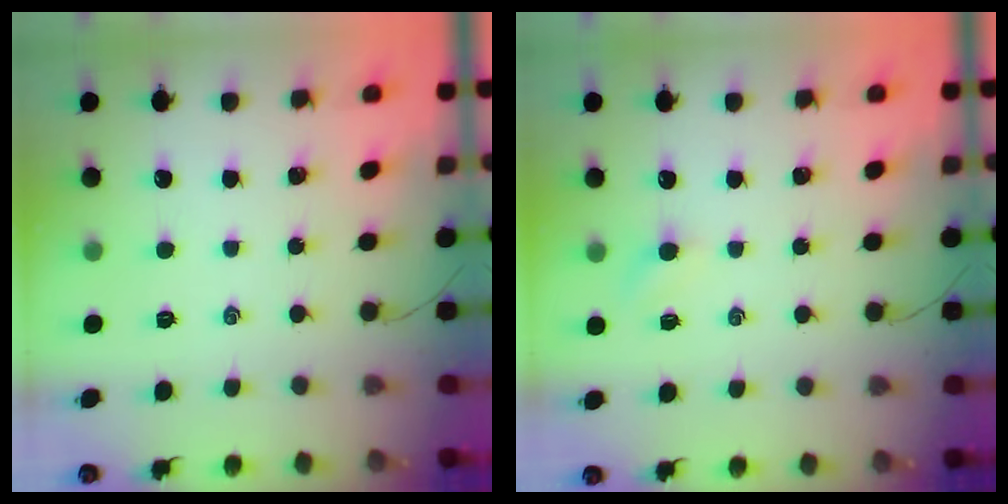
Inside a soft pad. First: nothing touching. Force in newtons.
{"total": 2.8, "press": 2.7, "slide": 0.9}